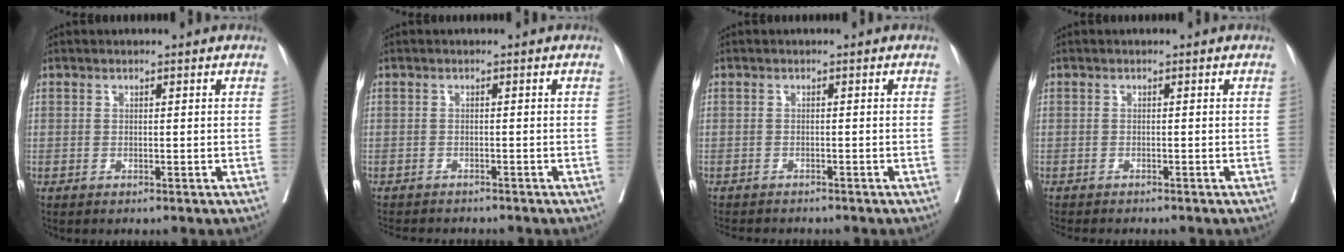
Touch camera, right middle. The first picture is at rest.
{"total": 6.5, "force": [-6.0, 1.6, 2.1], "torque": [-0.026, -0.003, -0.084]}
{"total": 5.8, "force": [-5.2, 1.4, 1.9], "torque": [-0.023, -0.004, -0.075]}
{"total": 4.4, "force": [-3.9, 0.9, 1.8], "torque": [-0.023, -0.008, -0.055]}